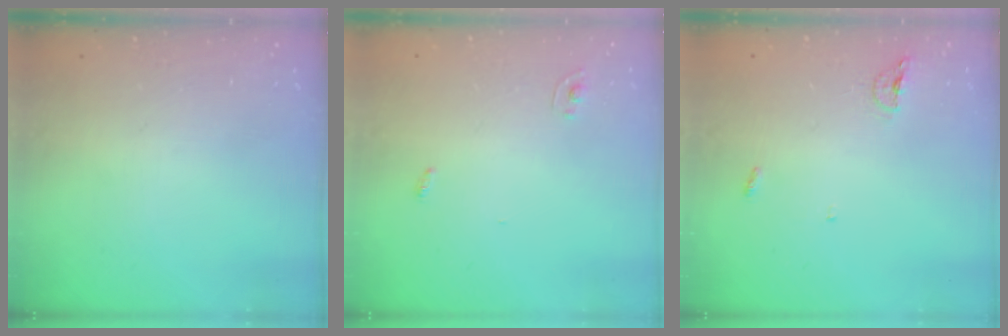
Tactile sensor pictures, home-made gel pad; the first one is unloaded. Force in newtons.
{"total": 2.4, "press": 2.4, "slide": 0.2}
{"total": 3.9, "press": 3.8, "slide": 0.8}